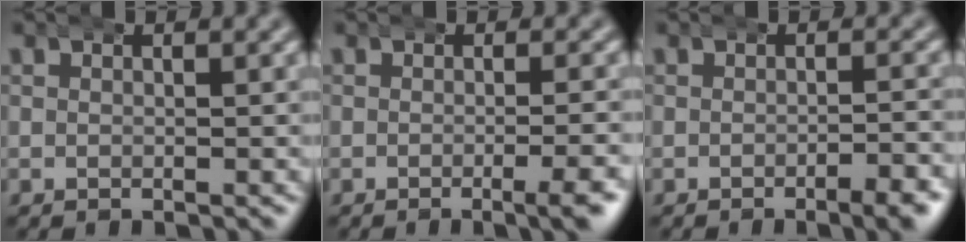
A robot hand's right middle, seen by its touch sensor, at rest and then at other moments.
{"total": 2.6, "force": [-1.4, -0.2, 2.2], "torque": [-0.027, 0.005, -0.025]}
{"total": 2.1, "force": [-1.5, 0.1, 1.4], "torque": [-0.017, 0.005, -0.029]}